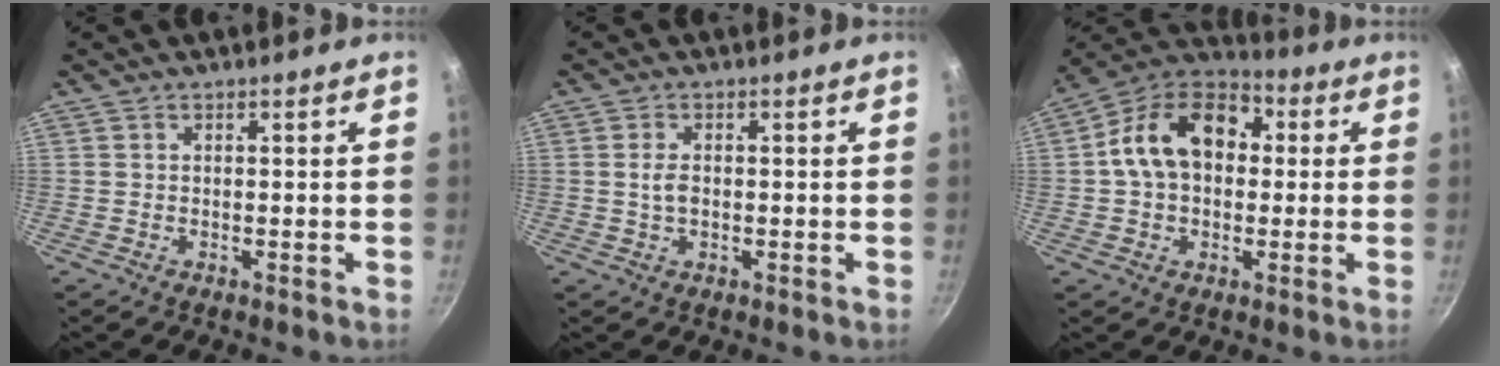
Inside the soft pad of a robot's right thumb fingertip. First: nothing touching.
{"total": 2.7, "force": [0.1, 1.6, 2.1], "torque": [-0.037, 0.004, 0.002]}
{"total": 16.0, "force": [1.9, 11.5, 11.0], "torque": [-0.152, 0.036, 0.010]}